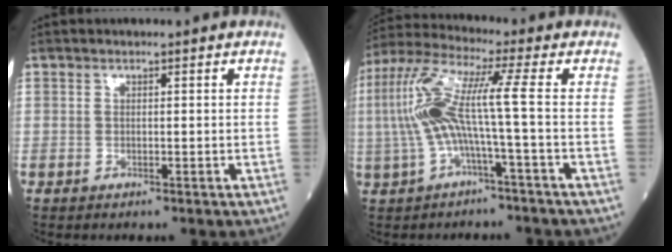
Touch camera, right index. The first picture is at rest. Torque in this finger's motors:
{"motor_torque": [1.80, -0.06, 1.02, 0.21]}